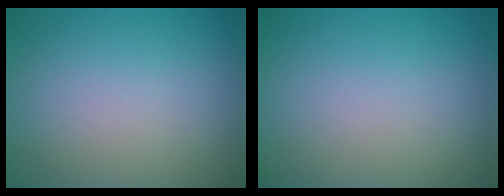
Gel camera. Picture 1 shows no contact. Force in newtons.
{"total": 0.0}